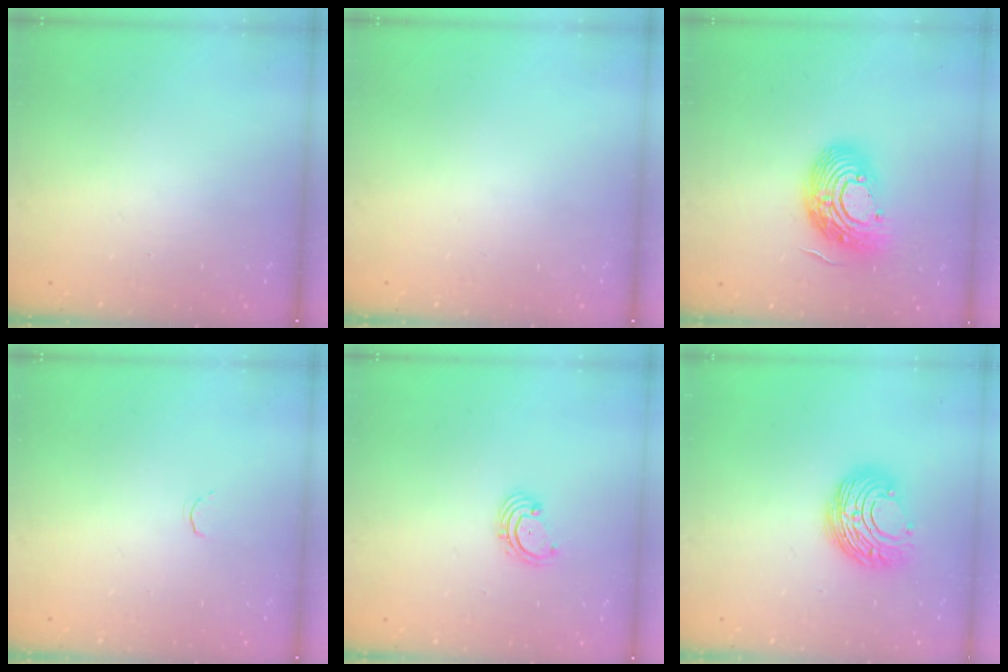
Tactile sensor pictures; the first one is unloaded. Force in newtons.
{"total": 0.0}
{"total": 16.1, "press": 16.1, "slide": 1.3}
{"total": 1.7, "press": 1.6, "slide": 0.5}
{"total": 1.8, "press": 1.7, "slide": 0.7}
{"total": 10.4, "press": 10.4, "slide": 0.6}